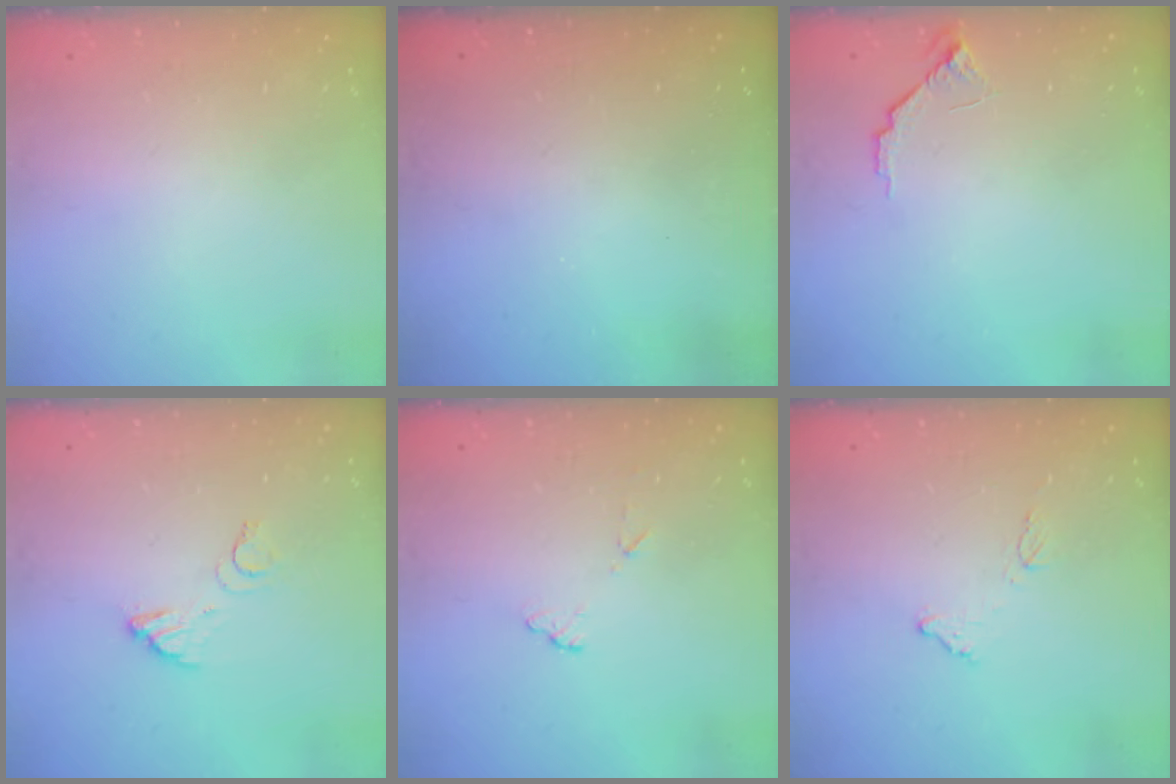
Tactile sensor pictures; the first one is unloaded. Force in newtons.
{"total": 2.8, "press": 2.8, "slide": 0.3}
{"total": 7.2, "press": 7.2, "slide": 0.6}
{"total": 4.1, "press": 4.1, "slide": 0.2}
{"total": 6.4, "press": 6.4, "slide": 0.5}
{"total": 8.0, "press": 8.0, "slide": 0.4}